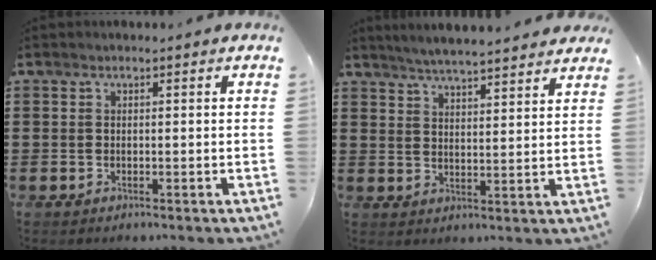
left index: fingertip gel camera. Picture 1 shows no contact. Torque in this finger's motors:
{"motor_torque": [1.10, -1.04, 0.49, 0.17]}